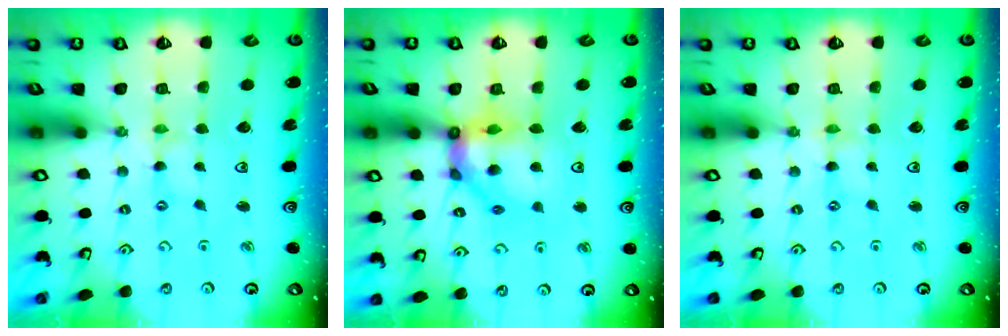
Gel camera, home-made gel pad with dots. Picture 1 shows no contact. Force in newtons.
{"total": 12.4, "press": 12.3, "slide": 1.8}
{"total": 0.0}